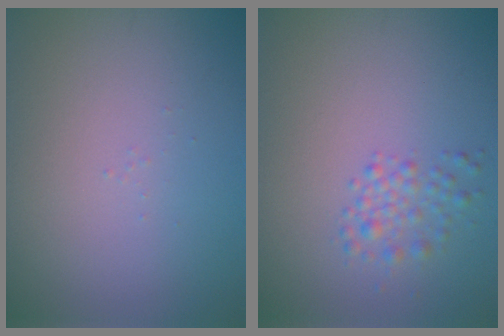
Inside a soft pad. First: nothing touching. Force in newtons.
{"total": 1.8, "press": 1.8, "slide": 0.1}